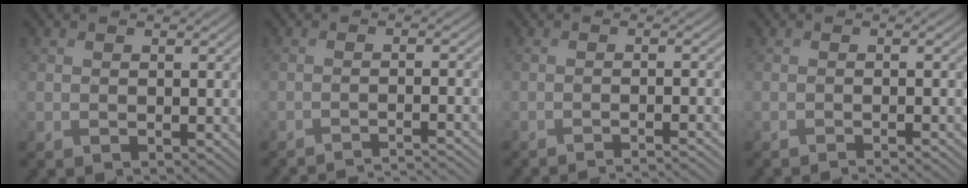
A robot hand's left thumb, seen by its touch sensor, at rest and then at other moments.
{"total": 4.7, "force": [-4.0, 0.3, 2.4], "torque": [-0.035, 0.005, -0.073]}
{"total": 3.4, "force": [-2.5, 0.3, 2.2], "torque": [-0.026, 0.002, -0.048]}
{"total": 1.7, "force": [-1.3, 0.3, 1.1], "torque": [-0.002, -0.004, -0.028]}